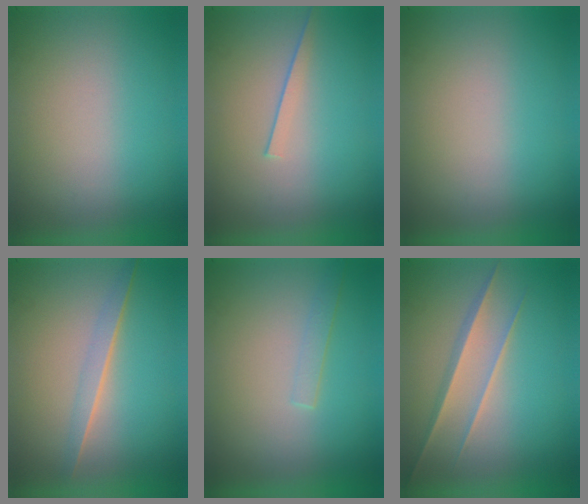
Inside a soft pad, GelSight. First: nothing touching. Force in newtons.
{"total": 1.1}
{"total": 0.0}
{"total": 1.4}
{"total": 1.1}
{"total": 1.5}